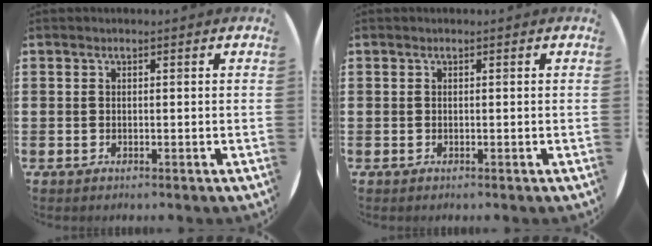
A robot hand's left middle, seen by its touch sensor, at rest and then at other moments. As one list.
[{"total": 0.0}]